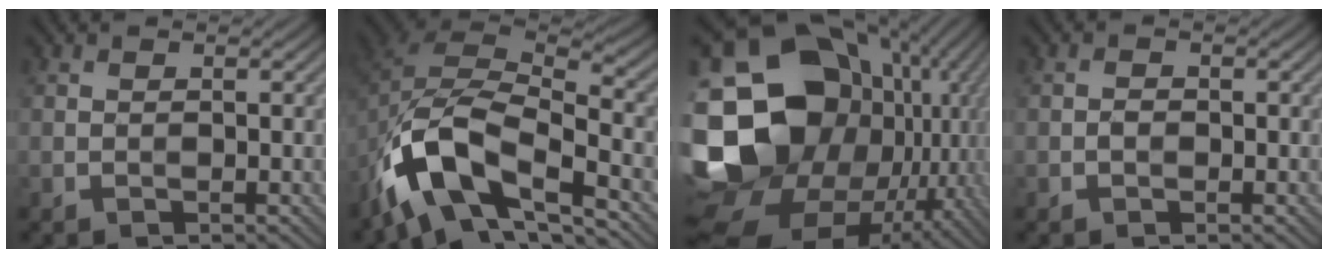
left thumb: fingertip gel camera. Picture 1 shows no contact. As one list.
[{"total": 13.0, "force": [-7.4, 5.7, 9.1], "torque": [-0.188, -0.016, -0.143]}, {"total": 21.3, "force": [-0.7, 16.7, 13.3], "torque": [-0.287, -0.014, 0.005]}, {"total": 0.9, "force": [-0.4, 0.7, 0.5], "torque": [-0.009, 0.001, -0.011]}]